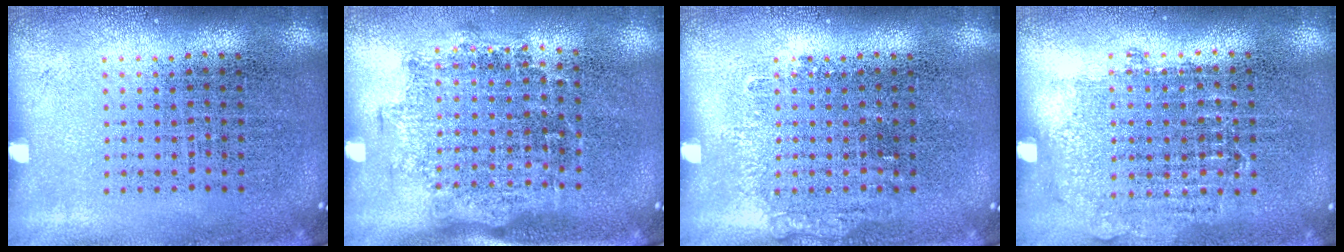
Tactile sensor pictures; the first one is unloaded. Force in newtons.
{"total": 1.4, "press": 1.1, "slide": 0.8}
{"total": 0.7, "press": 0.7, "slide": 0.2}
{"total": 0.9, "press": 0.8, "slide": 0.4}